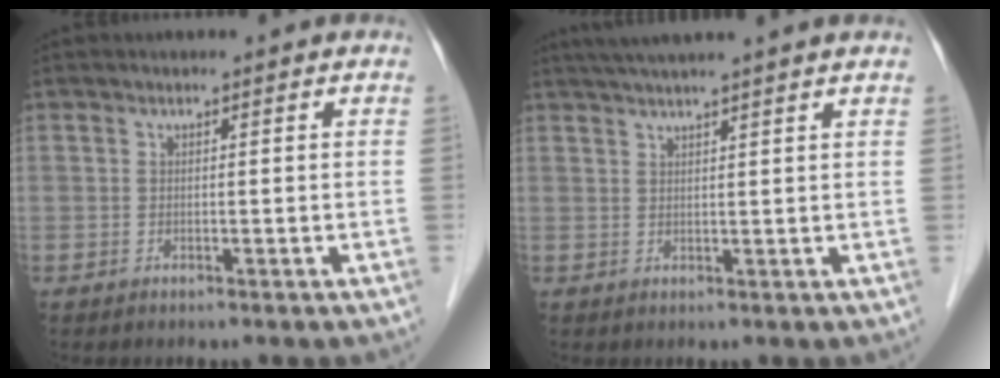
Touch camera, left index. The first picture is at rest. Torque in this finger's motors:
{"motor_torque": [0.05, -0.93, 0.59, 0.16]}